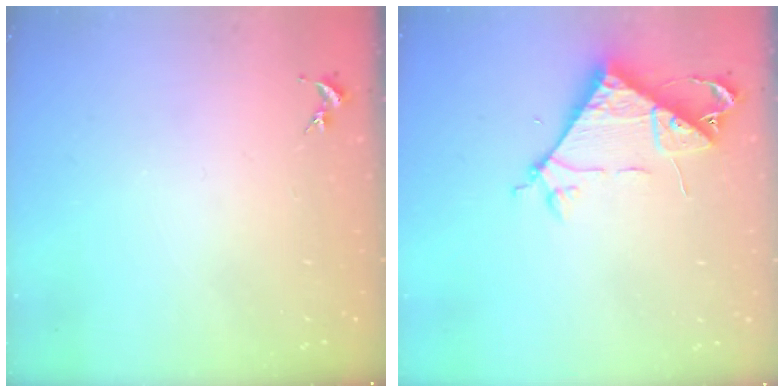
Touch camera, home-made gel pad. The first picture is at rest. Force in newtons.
{"total": 7.5, "press": 7.5, "slide": 0.7}